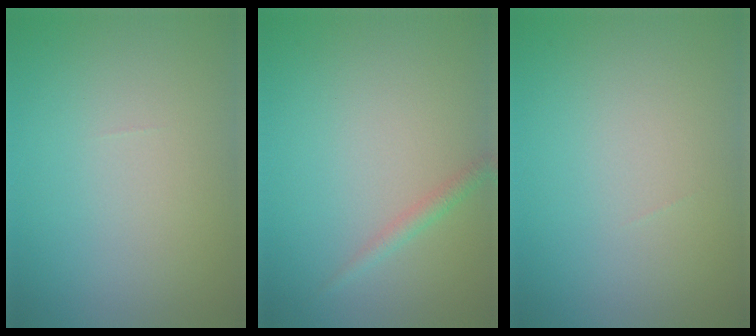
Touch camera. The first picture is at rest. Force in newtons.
{"total": 1.2, "press": 1.2, "slide": 0.1}
{"total": 0.0}